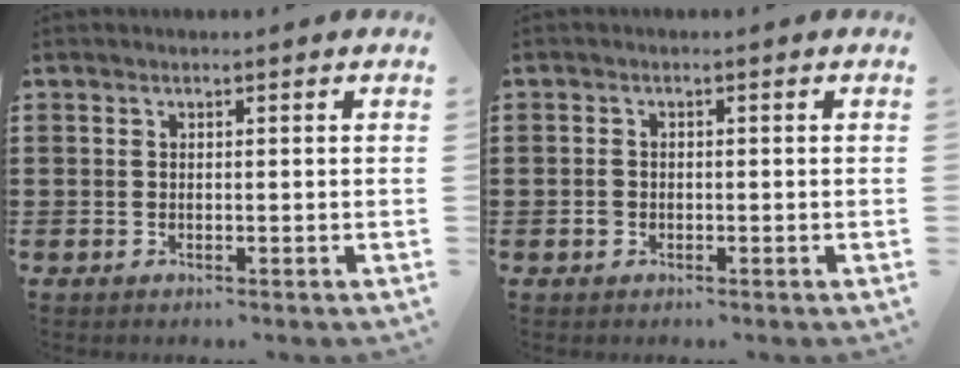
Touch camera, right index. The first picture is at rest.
{"total": 1.1, "force": [-0.5, 0.9, 0.5], "torque": [-0.011, 0.001, -0.010]}